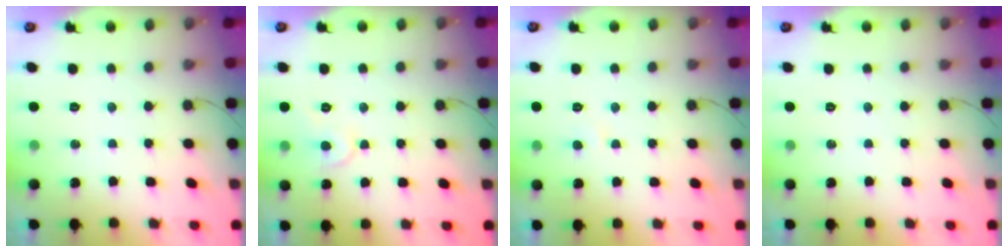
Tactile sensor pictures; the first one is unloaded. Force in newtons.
{"total": 6.6, "press": 6.6, "slide": 0.9}
{"total": 3.7, "press": 3.7, "slide": 0.4}
{"total": 0.0}